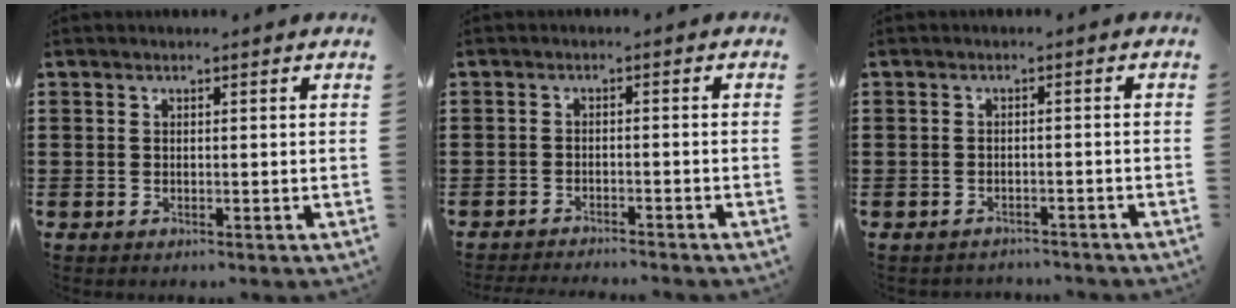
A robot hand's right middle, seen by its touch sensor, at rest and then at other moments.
{"total": 1.9, "force": [-1.9, -0.1, 0.2], "torque": [-0.007, 0.000, -0.039]}
{"total": 1.4, "force": [-1.3, 0.2, -0.1], "torque": [-0.003, 0.001, -0.030]}